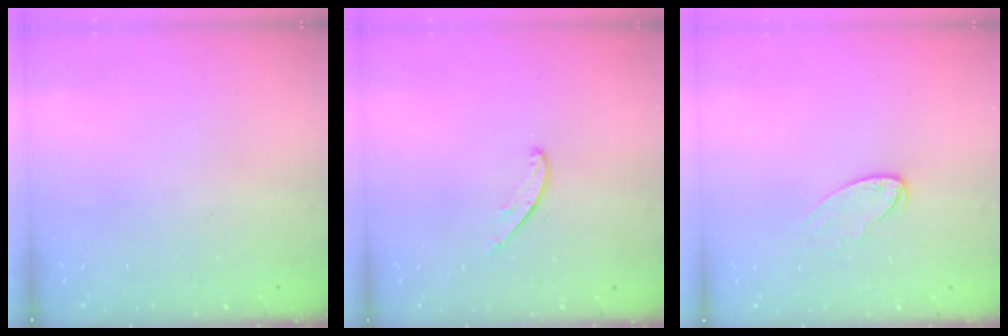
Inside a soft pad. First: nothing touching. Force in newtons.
{"total": 5.9, "press": 5.9, "slide": 0.6}
{"total": 6.5, "press": 6.5, "slide": 0.3}